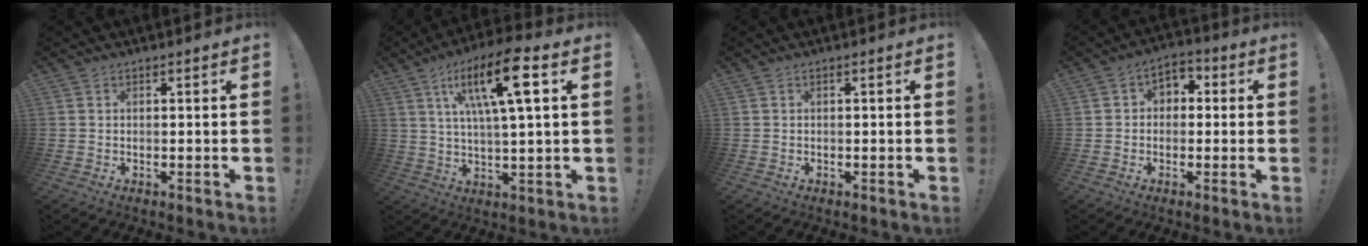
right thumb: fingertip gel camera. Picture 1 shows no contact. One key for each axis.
{"total": 16.0, "fx": 6.0, "fy": 3.4, "fz": 14.4, "tx": -0.245, "ty": -0.010, "tz": 0.086}
{"total": 0.0}
{"total": 4.6, "fx": -0.7, "fy": 4.0, "fz": 2.1, "tx": -0.029, "ty": 0.019, "tz": -0.011}